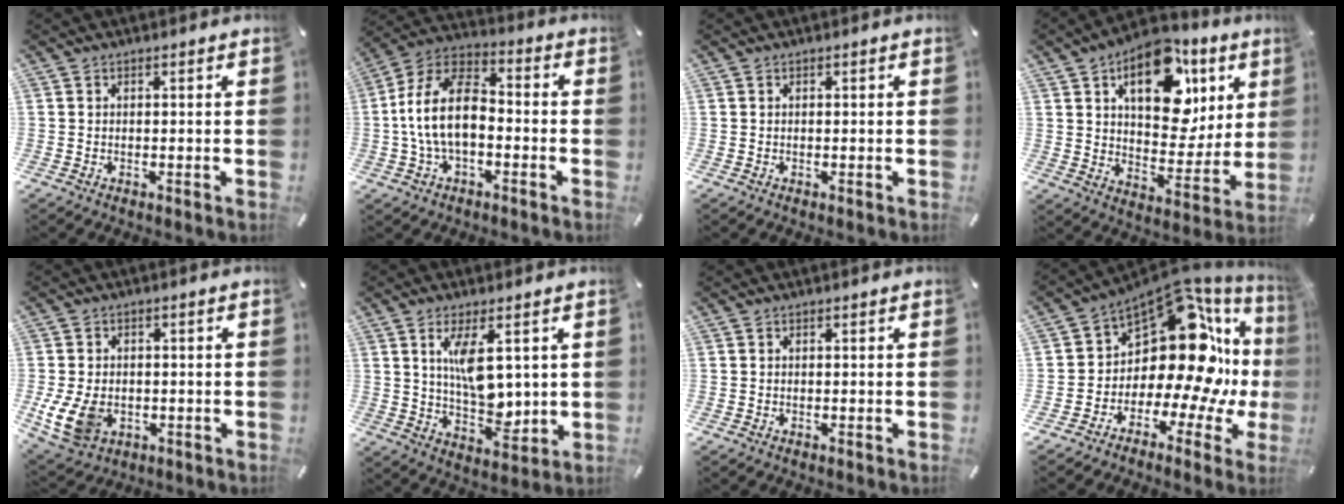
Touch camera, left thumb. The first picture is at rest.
{"total": 14.4, "force": [-2.4, 8.6, 11.4], "torque": [-0.241, 0.018, -0.047]}
{"total": 0.0}
{"total": 18.9, "force": [9.2, 11.5, 11.9], "torque": [-0.161, -0.045, 0.157]}
{"total": 9.2, "force": [-1.9, 6.9, 5.7], "torque": [-0.130, 0.002, -0.033]}
{"total": 10.0, "force": [3.2, 5.1, 7.9], "torque": [-0.130, -0.024, 0.051]}
{"total": 0.0}
{"total": 18.6, "force": [5.4, 10.3, 14.5], "torque": [-0.238, -0.069, 0.085]}